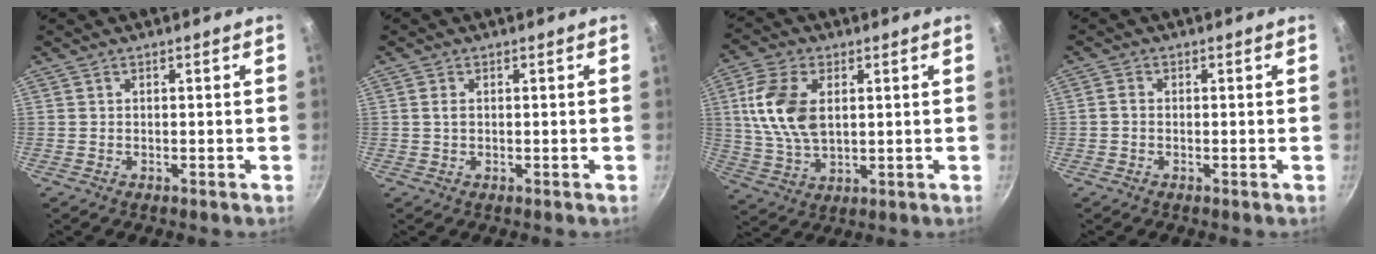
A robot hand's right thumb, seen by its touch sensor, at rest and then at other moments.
{"total": 1.4, "force": [0.2, 0.9, 1.0], "torque": [-0.021, 0.000, 0.004]}
{"total": 12.4, "force": [2.5, 7.5, 9.6], "torque": [-0.183, -0.006, 0.051]}
{"total": 1.4, "force": [-0.3, 1.1, 0.8], "torque": [-0.014, 0.008, -0.007]}